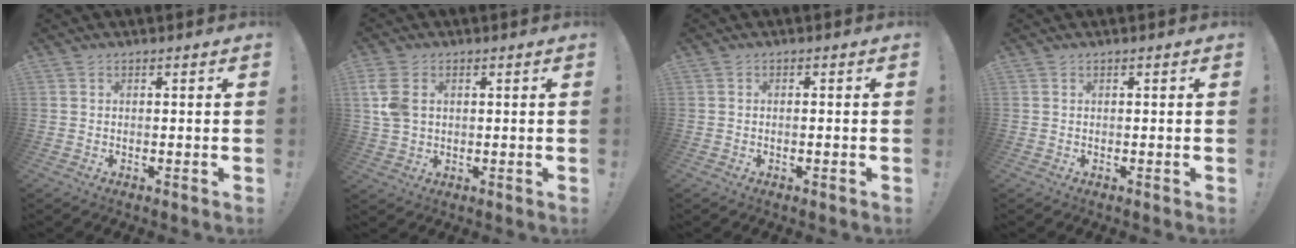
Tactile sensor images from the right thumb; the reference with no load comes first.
{"total": 6.9, "force": [2.2, 4.9, 4.4], "torque": [-0.090, -0.006, 0.040]}
{"total": 1.0, "force": [-0.7, 0.1, 0.7], "torque": [-0.015, 0.003, -0.012]}
{"total": 0.0}